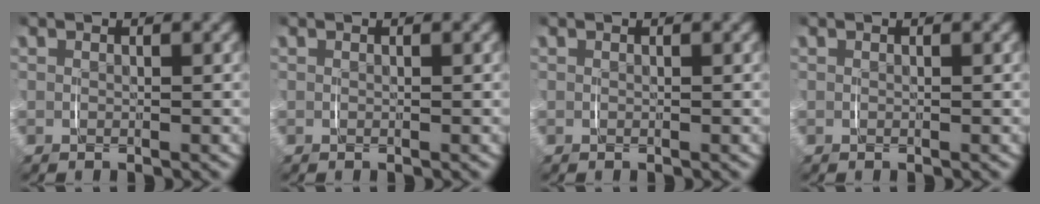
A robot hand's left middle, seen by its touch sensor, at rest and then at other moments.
{"total": 0.0}
{"total": 0.0}
{"total": 0.0}